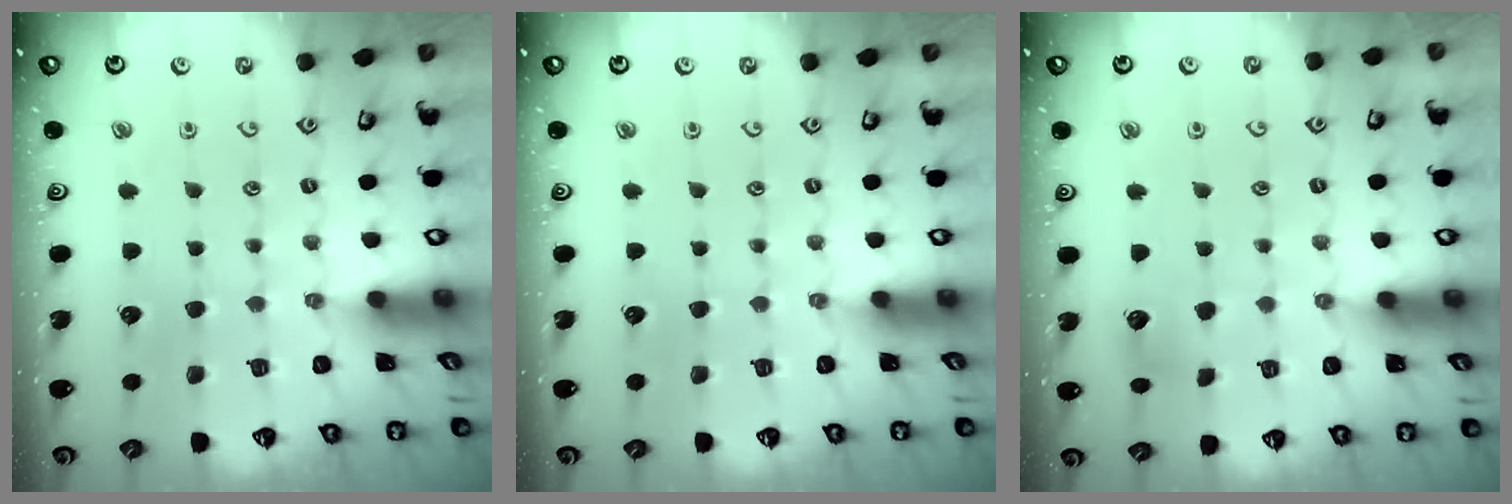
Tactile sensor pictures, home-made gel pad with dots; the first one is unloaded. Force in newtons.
{"total": 0.0}
{"total": 5.4, "press": 5.4, "slide": 0.6}